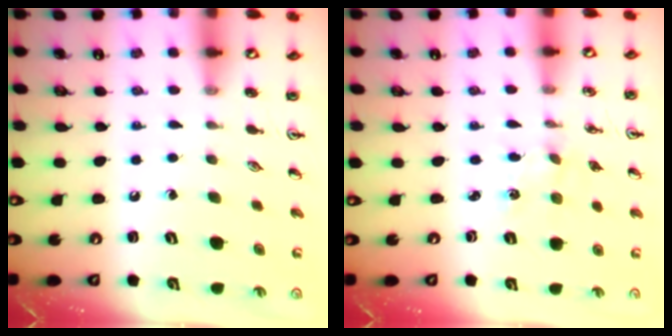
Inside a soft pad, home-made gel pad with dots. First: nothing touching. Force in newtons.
{"total": 0.7, "press": 0.7, "slide": 0.2}